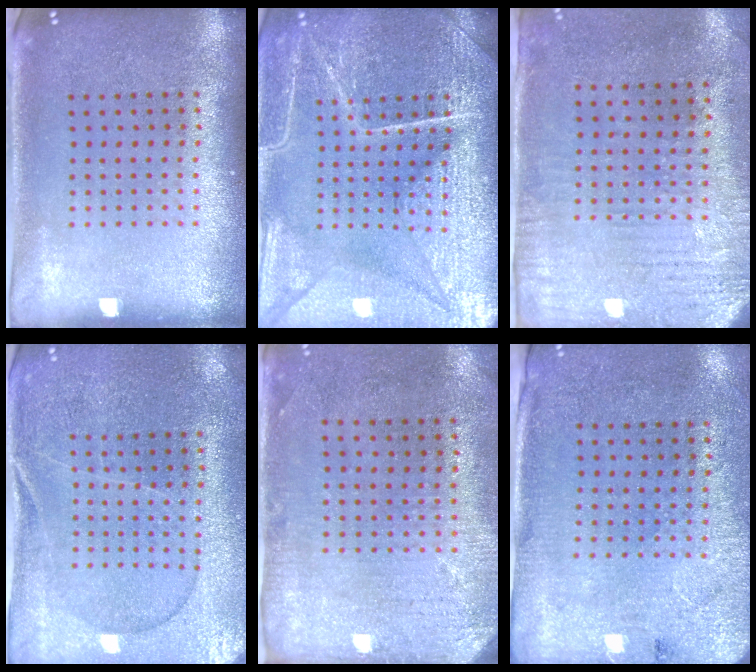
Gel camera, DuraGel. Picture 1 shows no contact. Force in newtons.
{"total": 7.2, "press": 7.1, "slide": 0.8}
{"total": 3.0, "press": 2.4, "slide": 1.8}
{"total": 0.8, "press": 0.6, "slide": 0.5}
{"total": 2.9, "press": 2.4, "slide": 1.7}
{"total": 2.7, "press": 2.3, "slide": 1.5}